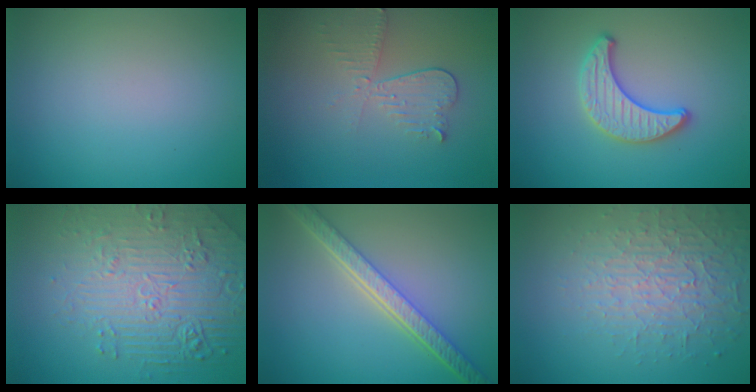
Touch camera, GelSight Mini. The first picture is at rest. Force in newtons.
{"total": 3.1, "press": 2.7, "slide": 1.6}
{"total": 3.2, "press": 3.1, "slide": 0.8}
{"total": 6.3, "press": 5.3, "slide": 3.5}
{"total": 5.8, "press": 4.5, "slide": 3.6}
{"total": 4.2, "press": 3.8, "slide": 1.7}